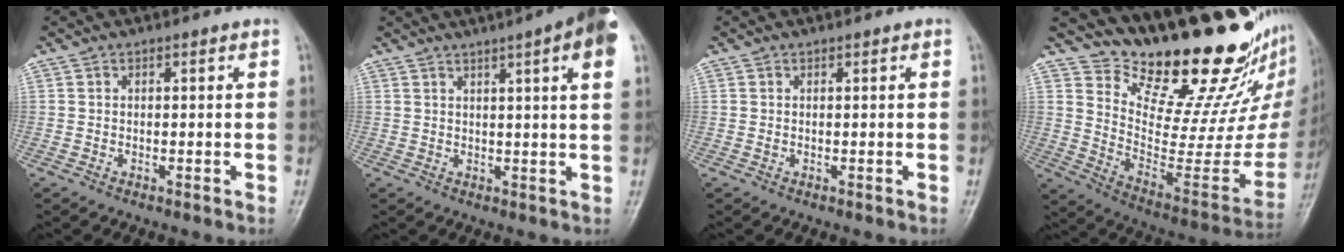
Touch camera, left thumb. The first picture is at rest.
{"total": 12.1, "force": [6.5, 1.3, 10.1], "torque": [-0.131, 0.005, 0.071]}
{"total": 0.0}
{"total": 26.5, "force": [21.1, 8.8, 13.4], "torque": [-0.159, -0.156, 0.317]}